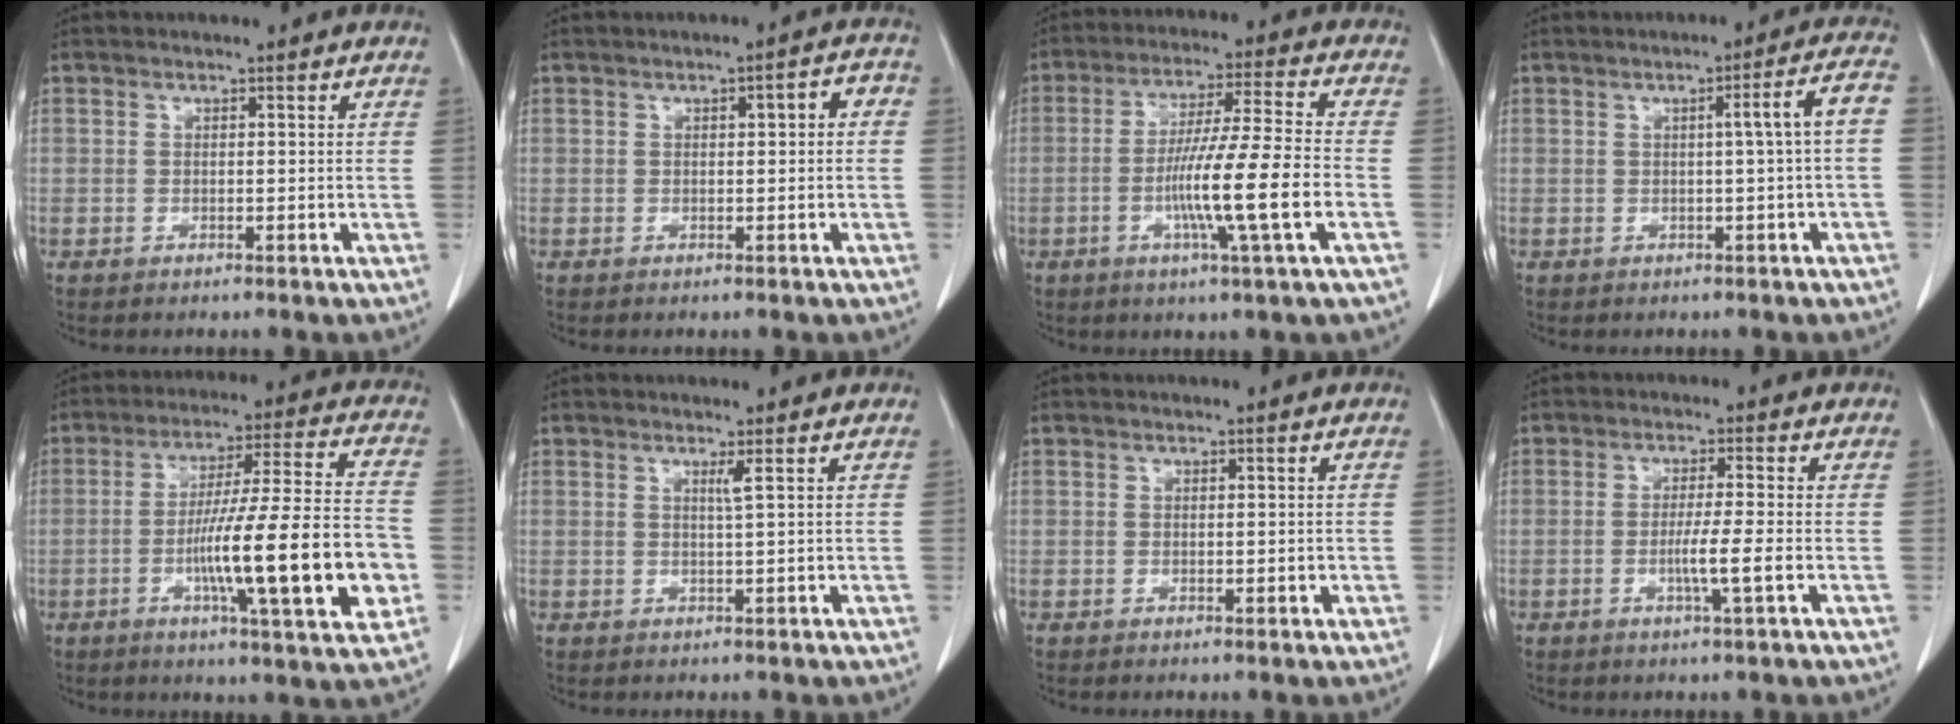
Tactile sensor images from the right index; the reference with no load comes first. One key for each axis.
{"total": 2.9, "fx": 0.2, "fy": 0.8, "fz": 2.7, "tx": -0.035, "ty": 0.015, "tz": 0.000}
{"total": 12.9, "fx": -3.4, "fy": -1.1, "fz": 12.4, "tx": -0.223, "ty": -0.006, "tz": -0.063}
{"total": 5.0, "fx": -0.1, "fy": -0.8, "fz": 4.9, "tx": -0.064, "ty": 0.009, "tz": -0.001}
{"total": 19.3, "fx": -4.6, "fy": 0.7, "fz": 18.7, "tx": -0.278, "ty": 0.003, "tz": -0.068}
{"total": 1.1, "fx": 0.5, "fy": -0.5, "fz": 0.9, "tx": -0.025, "ty": -0.008, "tz": 0.012}
{"total": 0.9, "fx": -0.1, "fy": 0.3, "fz": 0.8, "tx": -0.012, "ty": -0.001, "tz": 0.004}
{"total": 4.3, "fx": -1.1, "fy": -0.7, "fz": 4.1, "tx": -0.073, "ty": -0.007, "tz": -0.019}